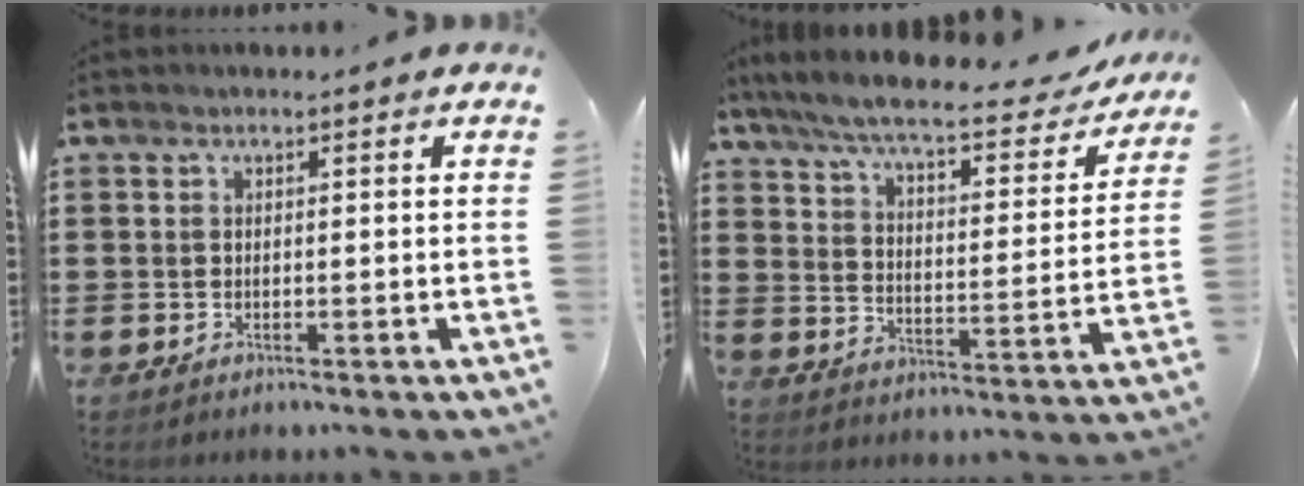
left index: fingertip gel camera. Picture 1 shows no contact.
{"total": 7.5, "force": [6.4, 0.3, 3.9], "torque": [-0.100, -0.038, 0.106]}